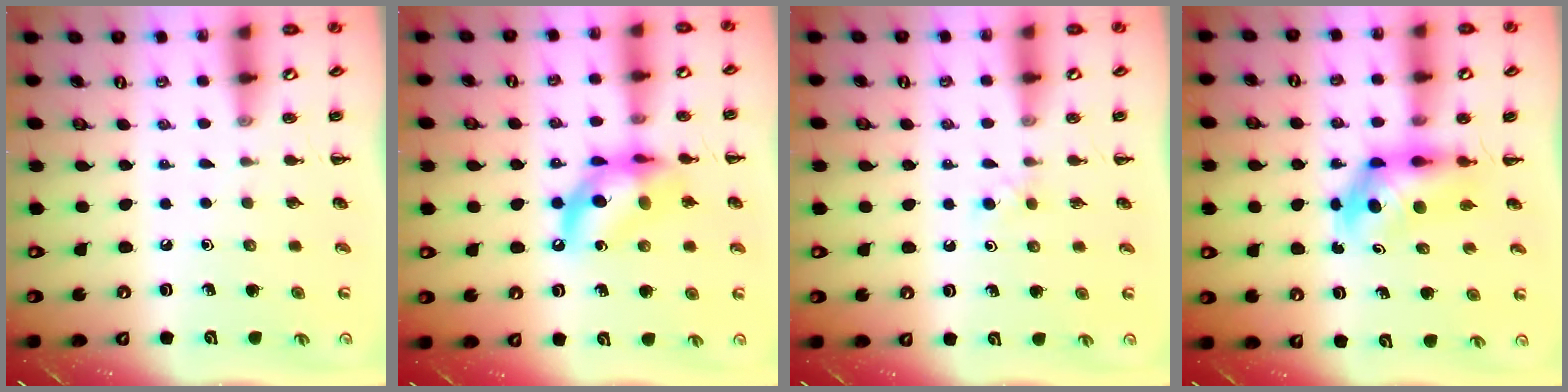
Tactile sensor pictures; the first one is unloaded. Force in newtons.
{"total": 13.0, "press": 12.5, "slide": 3.3}
{"total": 2.6, "press": 2.4, "slide": 1.0}
{"total": 4.8, "press": 4.7, "slide": 0.7}